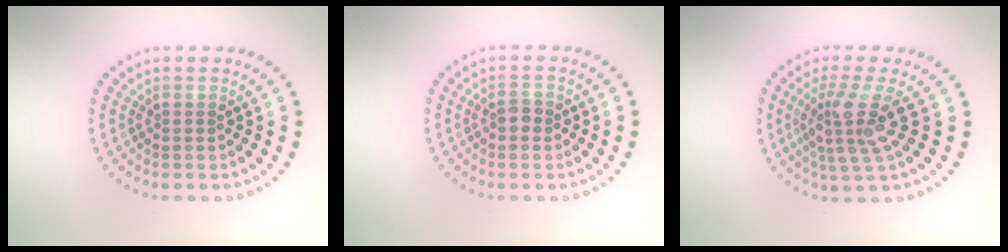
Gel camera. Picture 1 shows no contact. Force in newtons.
{"total": 1.3, "press": 1.3, "slide": 0.2}
{"total": 4.0, "press": 3.0, "slide": 2.6}